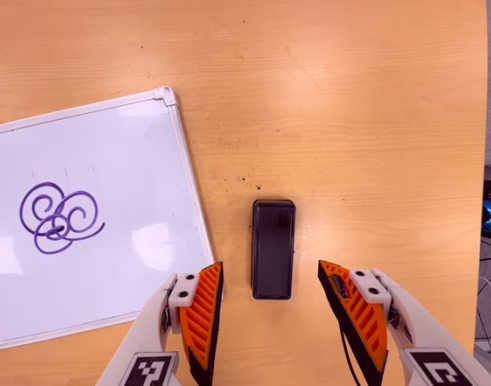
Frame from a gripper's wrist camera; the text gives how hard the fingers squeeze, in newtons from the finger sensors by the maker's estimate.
{"total": 0.0}